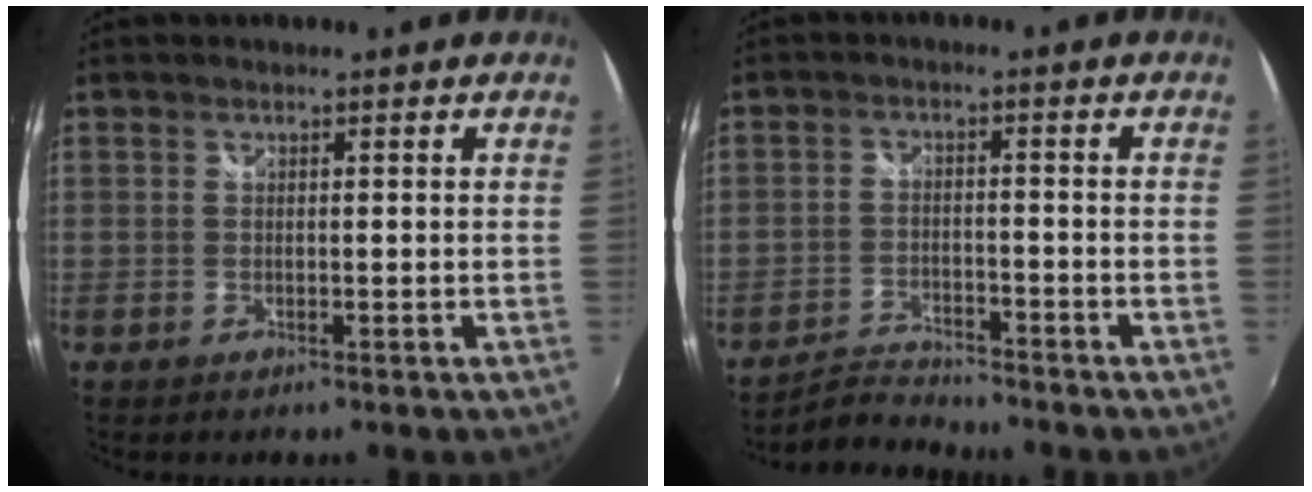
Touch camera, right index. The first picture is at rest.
{"total": 5.1, "force": [-5.0, 0.7, 0.3], "torque": [-0.026, 0.007, -0.094]}